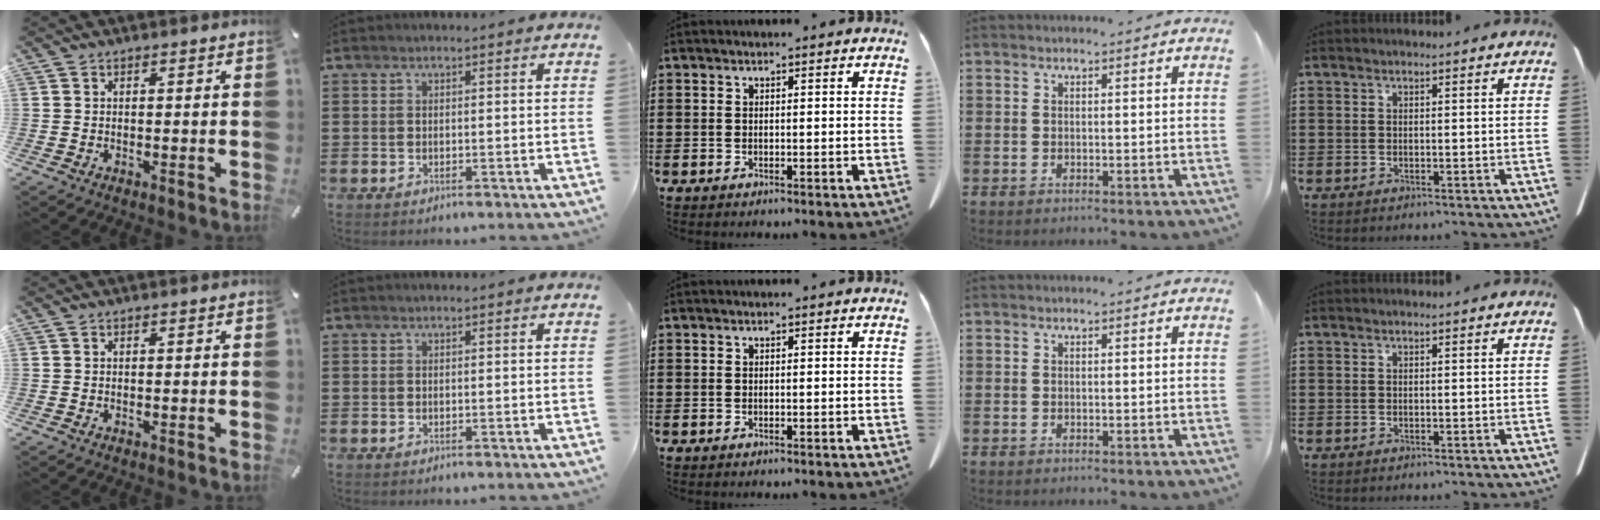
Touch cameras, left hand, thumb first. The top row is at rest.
{}